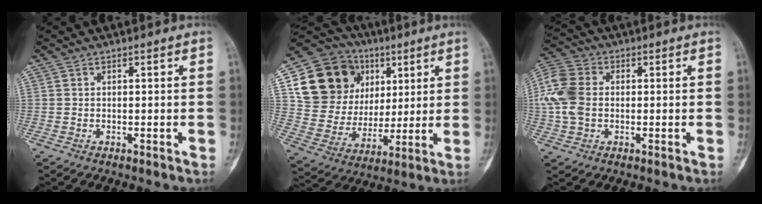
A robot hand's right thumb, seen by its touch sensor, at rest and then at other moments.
{"total": 21.1, "force": [7.5, 17.1, 9.9], "torque": [-0.142, 0.014, 0.150]}
{"total": 10.2, "force": [0.3, 7.4, 7.0], "torque": [-0.160, 0.020, 0.000]}